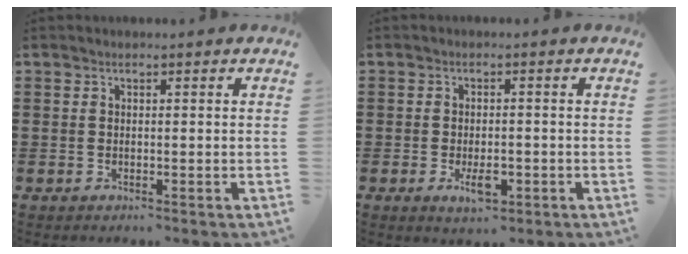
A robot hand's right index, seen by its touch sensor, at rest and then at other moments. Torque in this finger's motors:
{"motor_torque": [0.38, 0.13, 0.08, 0.06]}